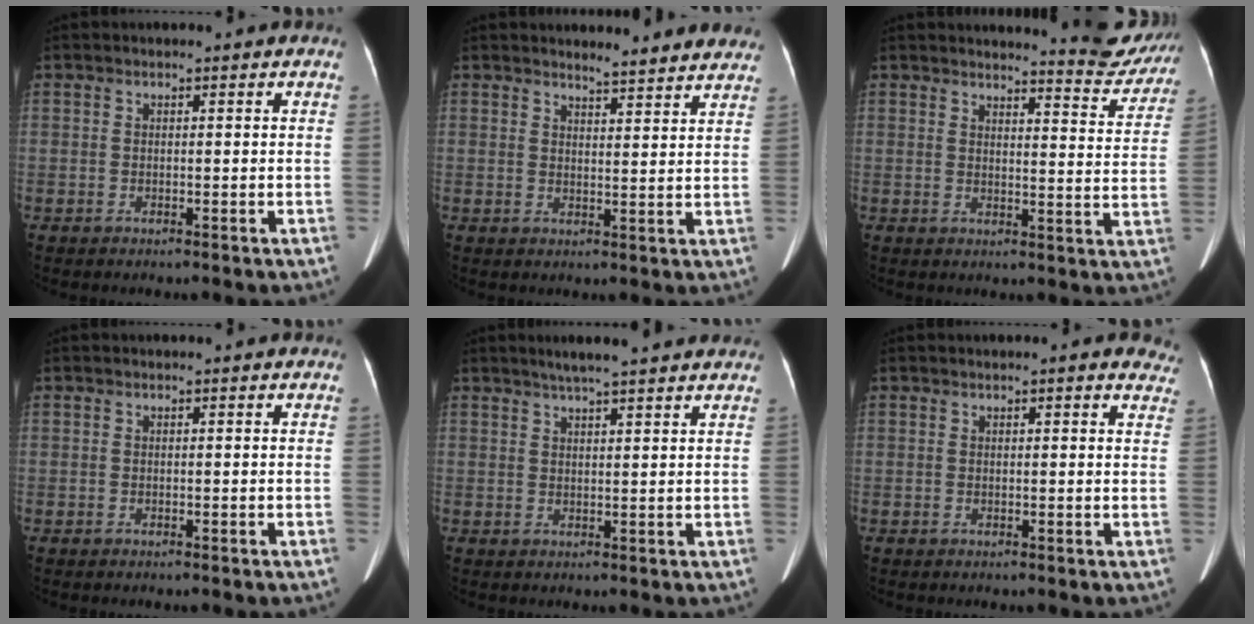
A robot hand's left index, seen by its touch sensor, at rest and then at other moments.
{"total": 7.2, "force": [7.0, 0.8, 1.5], "torque": [-0.015, -0.008, 0.067]}
{"total": 8.5, "force": [8.4, 0.6, 0.9], "torque": [-0.001, -0.039, 0.088]}
{"total": 0.0}
{"total": 8.1, "force": [6.8, 0.3, 4.4], "torque": [-0.063, 0.026, 0.089]}
{"total": 4.7, "force": [3.8, 1.3, 2.3], "torque": [-0.009, -0.002, 0.024]}